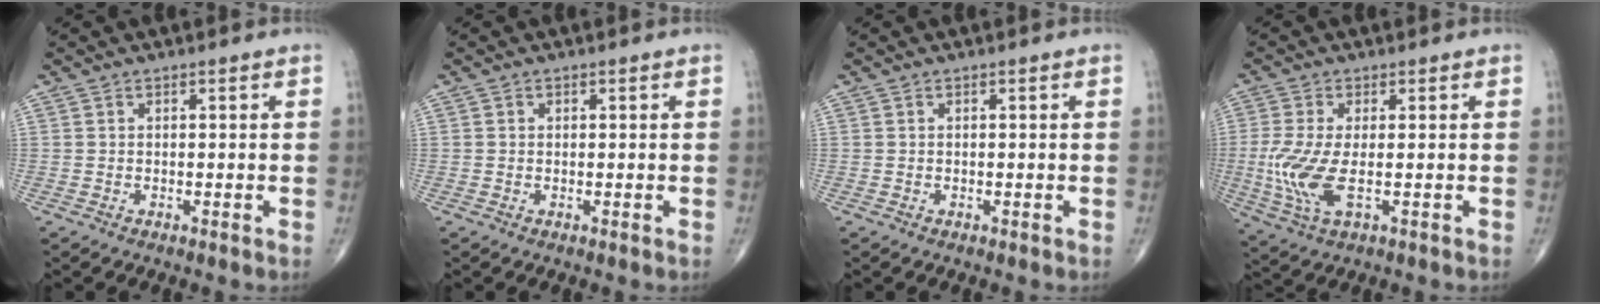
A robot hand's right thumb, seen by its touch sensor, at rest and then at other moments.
{"total": 0.0}
{"total": 0.0}
{"total": 8.6, "force": [-1.2, 3.4, 7.8], "torque": [-0.195, -0.014, -0.020]}